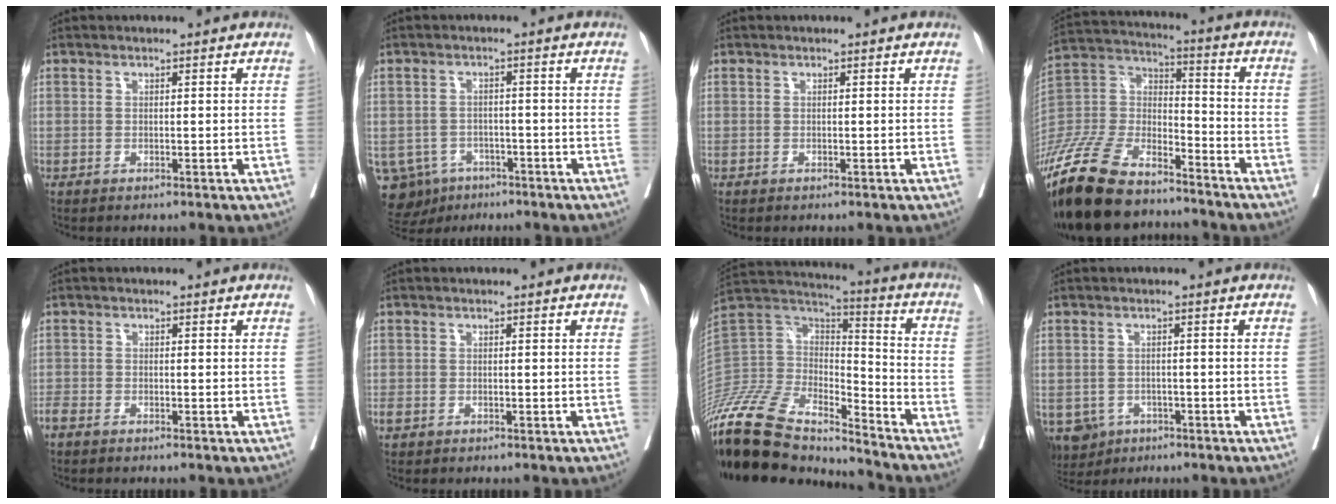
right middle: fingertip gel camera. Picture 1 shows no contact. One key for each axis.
{"total": 9.3, "fx": -5.1, "fy": 7.4, "fz": 2.4, "tx": -0.063, "ty": 0.001, "tz": -0.067}
{"total": 0.0}
{"total": 22.7, "fx": -18.3, "fy": 7.6, "fz": 11.0, "tx": -0.272, "ty": -0.015, "tz": -0.338}
{"total": 2.4, "fx": -2.0, "fy": 0.8, "fz": 1.0, "tx": -0.024, "ty": -0.005, "tz": -0.035}
{"total": 1.0, "fx": -0.6, "fy": 0.7, "fz": 0.5, "tx": -0.017, "ty": 0.000, "tz": -0.009}
{"total": 24.3, "fx": -21.1, "fy": 6.8, "fz": 10.1, "tx": -0.242, "ty": 0.003, "tz": -0.378}
{"total": 5.8, "fx": -3.3, "fy": 4.6, "fz": 1.5, "tx": -0.027, "ty": 0.001, "tz": -0.046}